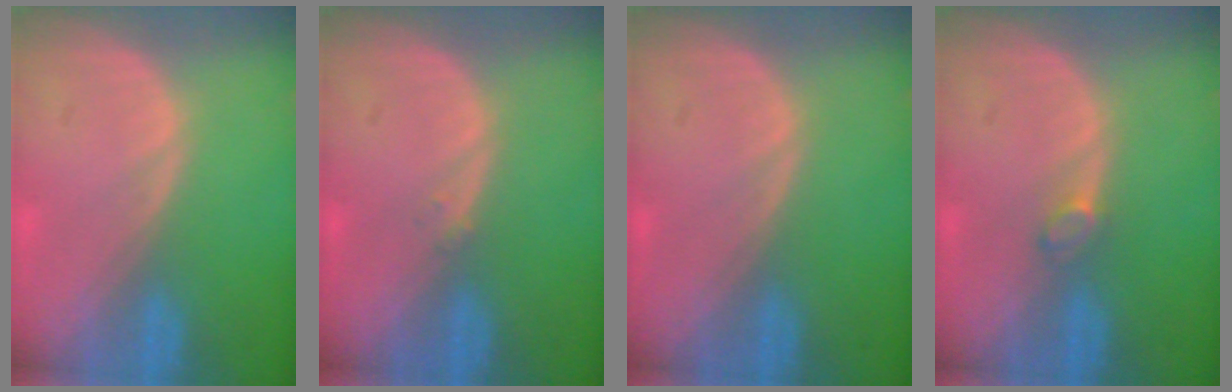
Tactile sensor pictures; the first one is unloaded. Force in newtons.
{"total": 0.6, "press": 0.5, "slide": 0.3}
{"total": 0.0}
{"total": 1.4, "press": 1.4, "slide": 0.2}